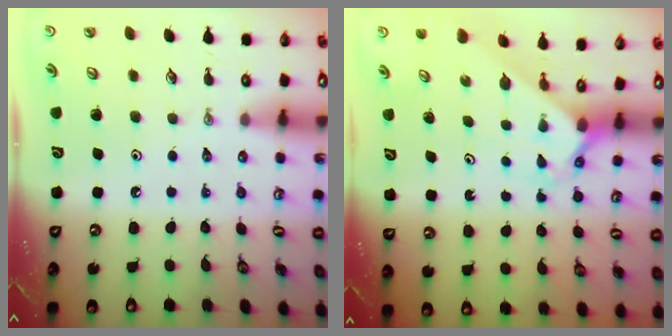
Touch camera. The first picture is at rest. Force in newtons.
{"total": 1.9, "press": 1.9, "slide": 0.1}